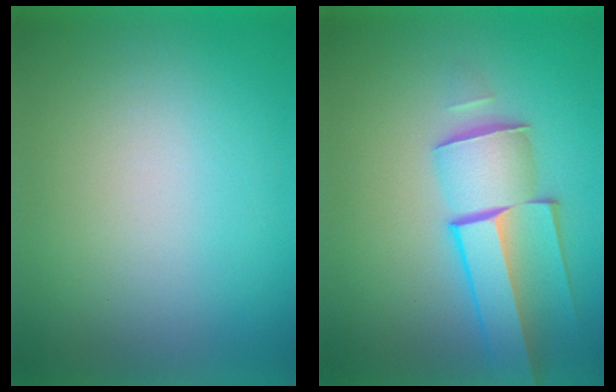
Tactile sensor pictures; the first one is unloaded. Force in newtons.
{"total": 6.2}